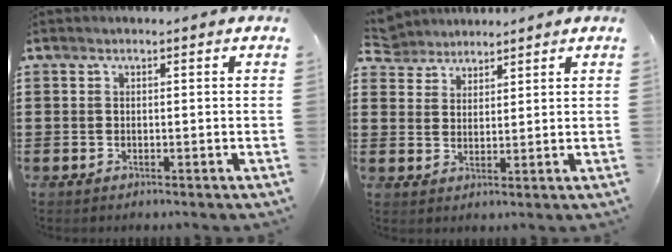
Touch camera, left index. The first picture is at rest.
{"total": 4.2, "force": [4.0, 1.5, -0.1], "torque": [-0.018, -0.006, 0.074]}